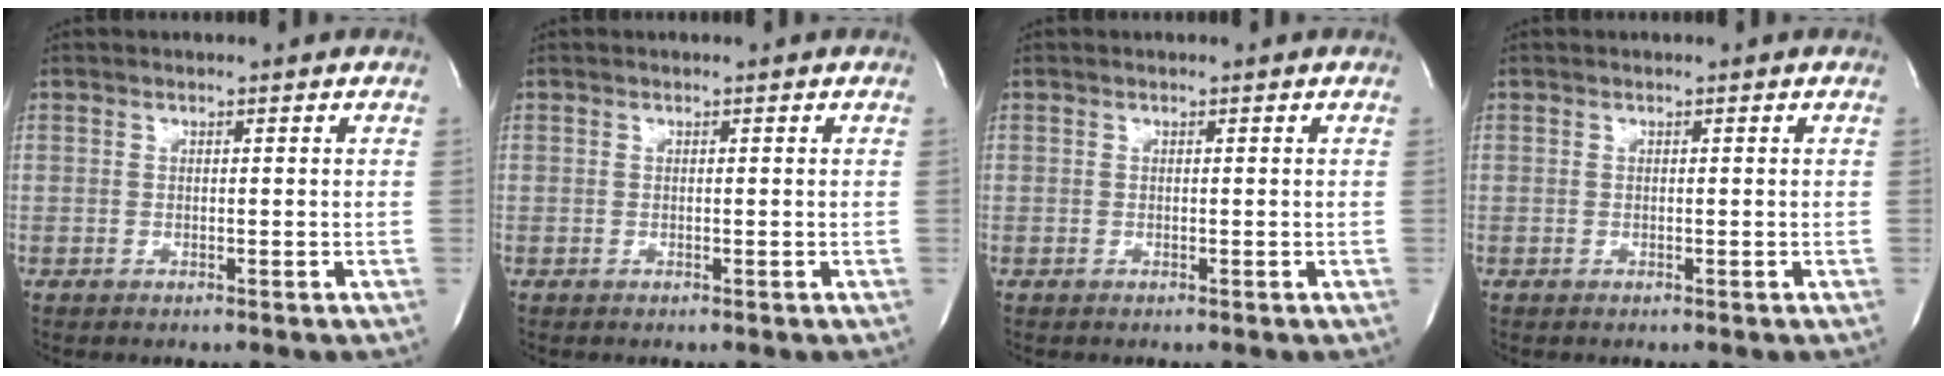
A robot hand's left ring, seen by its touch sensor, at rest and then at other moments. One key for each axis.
{"total": 0.0}
{"total": 0.0}
{"total": 0.0}